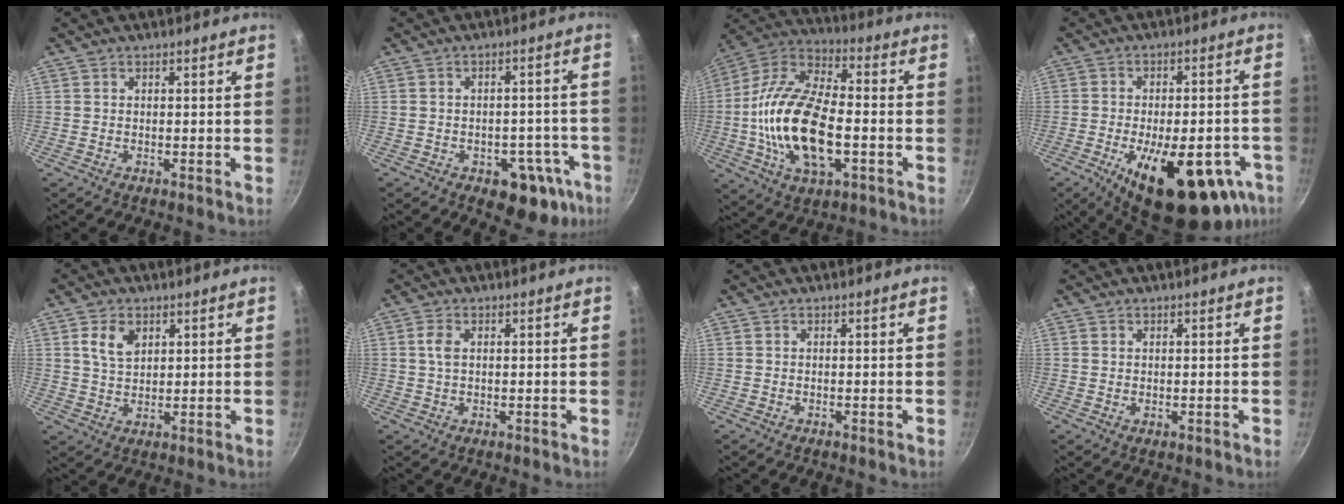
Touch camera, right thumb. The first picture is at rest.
{"total": 11.5, "force": [-5.4, 7.3, 7.1], "torque": [-0.029, 0.039, -0.054]}
{"total": 21.9, "force": [-3.7, 11.0, 18.5], "torque": [-0.346, 0.032, -0.080]}
{"total": 23.5, "force": [-9.8, 10.4, 18.7], "torque": [-0.232, 0.012, -0.126]}
{"total": 5.7, "force": [2.3, 3.7, 3.6], "torque": [-0.057, -0.008, 0.044]}
{"total": 2.7, "force": [0.6, 1.5, 2.2], "torque": [-0.048, 0.004, 0.011]}
{"total": 0.0}
{"total": 0.6, "force": [0.3, 0.4, 0.3], "torque": [-0.001, -0.006, 0.002]}